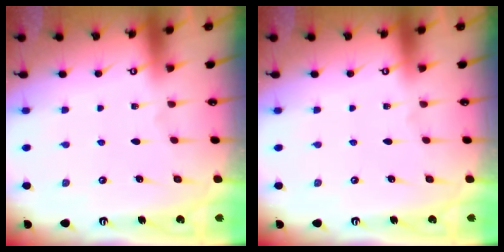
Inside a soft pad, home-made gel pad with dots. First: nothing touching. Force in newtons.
{"total": 0.0}